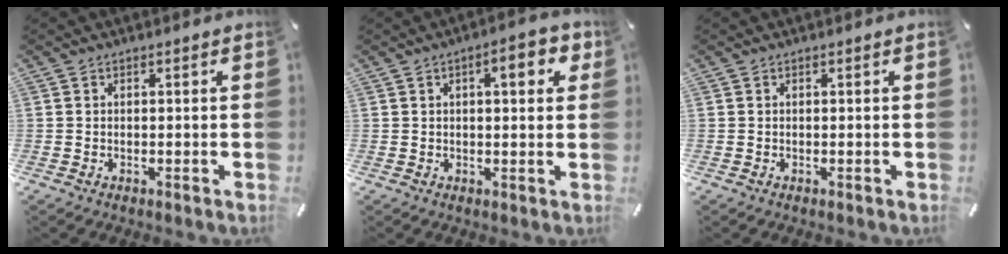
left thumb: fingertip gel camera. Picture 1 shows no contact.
{"total": 6.5, "force": [2.6, 2.3, 5.5], "torque": [-0.071, -0.007, 0.034]}
{"total": 0.0}